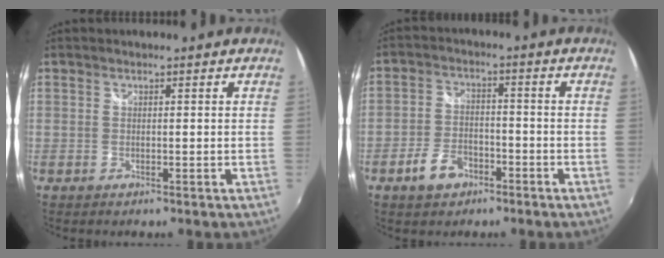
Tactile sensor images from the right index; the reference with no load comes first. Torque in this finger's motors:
{"motor_torque": [0.31, -0.12, 0.13, 0.02]}